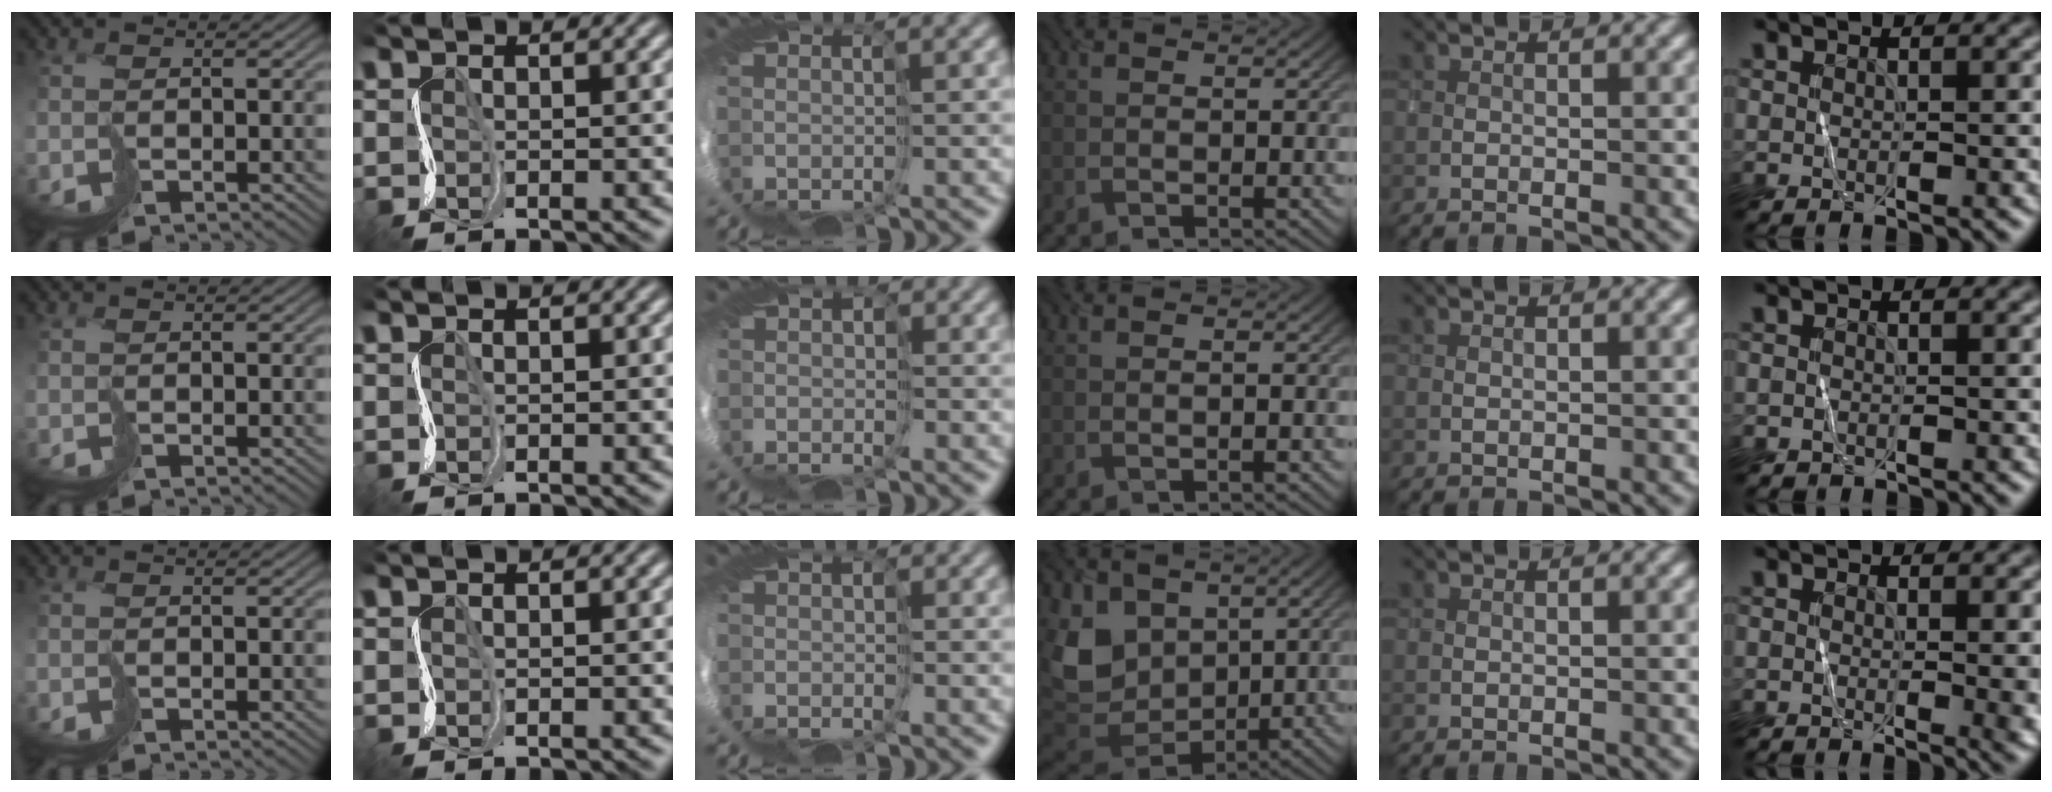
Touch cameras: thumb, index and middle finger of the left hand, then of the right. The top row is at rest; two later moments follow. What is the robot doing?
{"motion": "cut", "object": "tape"}